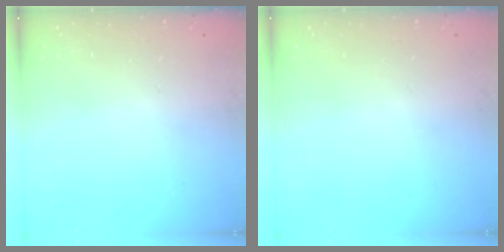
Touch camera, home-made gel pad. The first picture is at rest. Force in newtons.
{"total": 0.0}